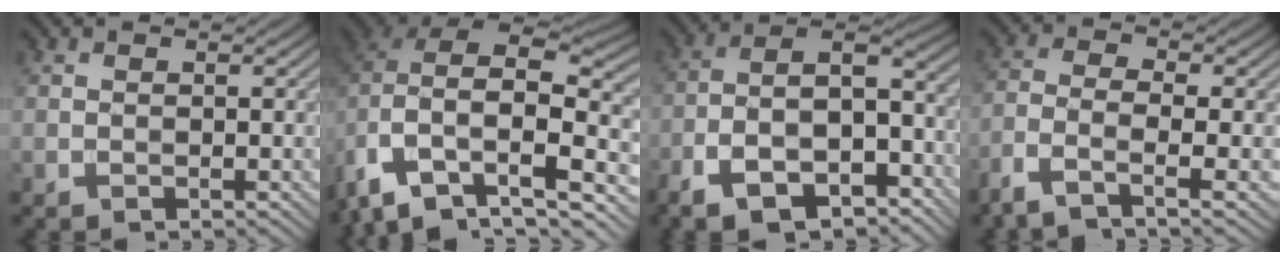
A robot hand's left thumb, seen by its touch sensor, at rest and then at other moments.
{"total": 14.7, "force": [-5.2, 9.9, 9.6], "torque": [-0.213, -0.042, -0.060]}
{"total": 13.6, "force": [-7.7, 5.9, 9.5], "torque": [-0.168, -0.019, -0.134]}
{"total": 5.9, "force": [-3.6, 1.5, 4.4], "torque": [-0.094, -0.004, -0.084]}